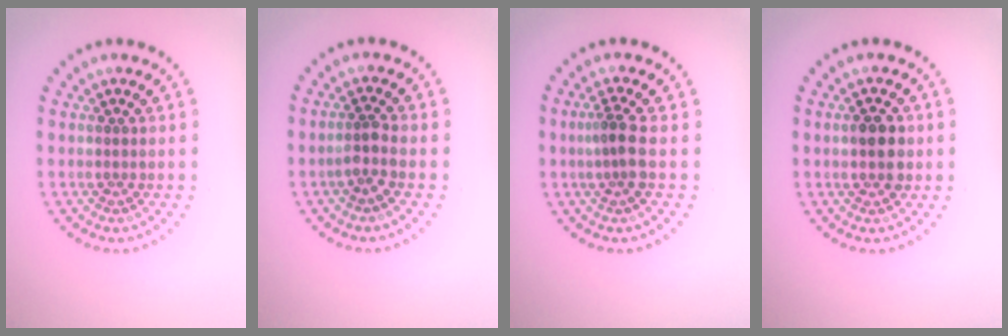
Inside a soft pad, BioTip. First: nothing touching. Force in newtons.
{"total": 1.6, "press": 1.2, "slide": 1.0}
{"total": 2.3, "press": 1.7, "slide": 1.5}
{"total": 3.0, "press": 3.0, "slide": 0.2}